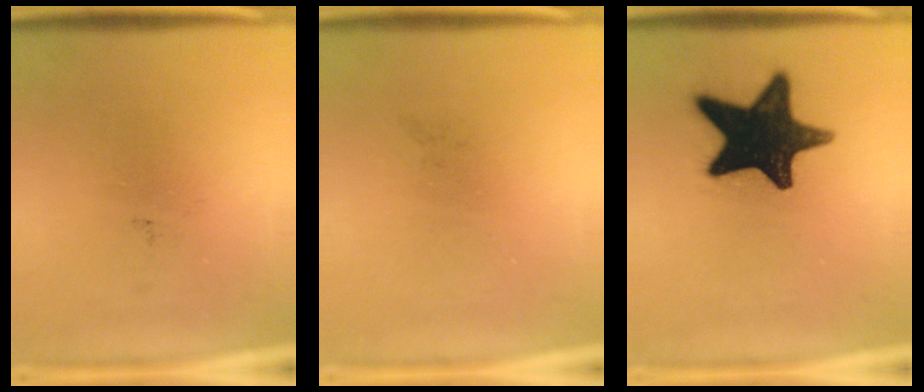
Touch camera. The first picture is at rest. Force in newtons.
{"total": 0.0}
{"total": 18.0}